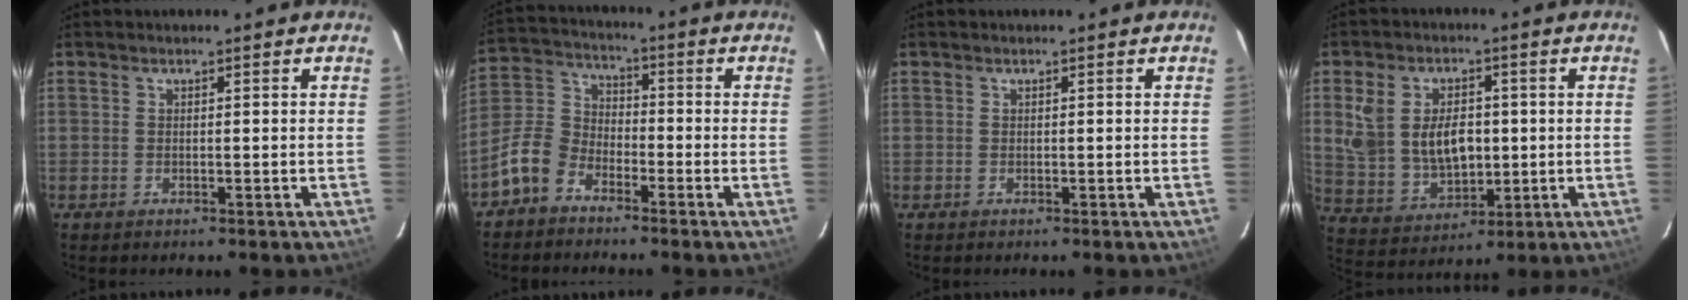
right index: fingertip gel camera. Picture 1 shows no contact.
{"total": 9.1, "force": [-6.1, 5.7, 3.6], "torque": [-0.090, 0.029, -0.131]}
{"total": 0.0}
{"total": 12.7, "force": [1.3, 8.6, 9.3], "torque": [-0.193, 0.006, 0.046]}